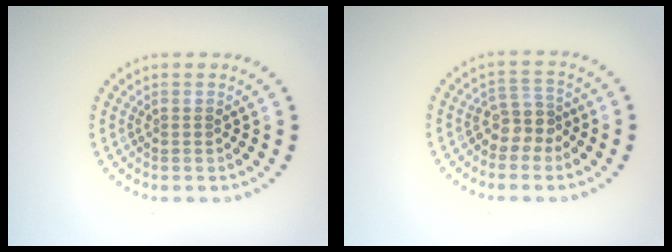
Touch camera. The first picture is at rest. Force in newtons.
{"total": 2.5, "press": 2.1, "slide": 1.5}